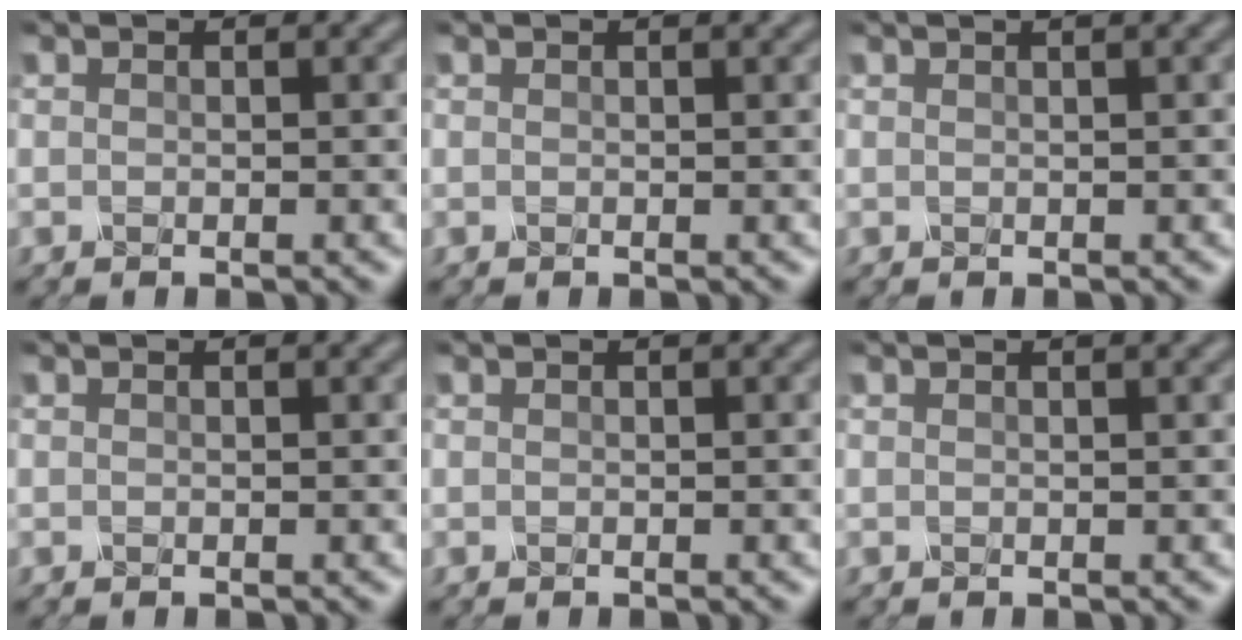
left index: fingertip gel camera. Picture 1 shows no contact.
{"total": 0.8, "force": [0.6, 0.1, 0.5], "torque": [-0.009, 0.001, 0.005]}
{"total": 2.2, "force": [1.3, 0.7, 1.6], "torque": [-0.011, 0.007, 0.003]}
{"total": 0.0}
{"total": 0.0}
{"total": 1.1, "force": [0.8, 0.3, 0.7], "torque": [-0.010, 0.000, 0.005]}